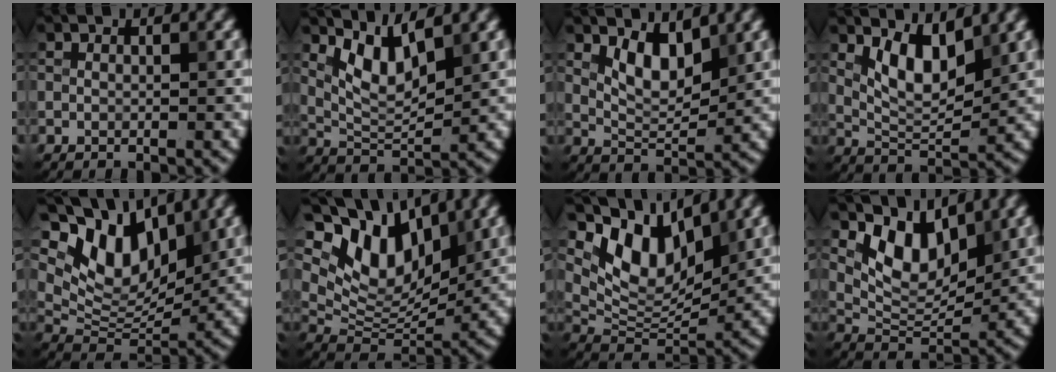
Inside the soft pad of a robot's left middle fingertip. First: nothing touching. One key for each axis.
{"total": 4.4, "fx": 2.5, "fy": 1.5, "fz": 3.3, "tx": -0.072, "ty": -0.008, "tz": 0.052}
{"total": 3.7, "fx": 2.0, "fy": 1.6, "fz": 2.7, "tx": -0.052, "ty": -0.007, "tz": 0.038}
{"total": 4.7, "fx": 2.2, "fy": 2.0, "fz": 3.7, "tx": -0.072, "ty": -0.008, "tz": 0.043}
{"total": 9.5, "fx": 4.9, "fy": 5.4, "fz": 6.0, "tx": -0.105, "ty": -0.002, "tz": 0.084}
{"total": 10.1, "fx": 5.3, "fy": 5.6, "fz": 6.5, "tx": -0.122, "ty": -0.002, "tz": 0.094}
{"total": 7.9, "fx": 4.7, "fy": 4.0, "fz": 4.9, "tx": -0.087, "ty": -0.004, "tz": 0.082}
{"total": 5.9, "fx": 3.2, "fy": 3.2, "fz": 3.8, "tx": -0.068, "ty": -0.013, "tz": 0.054}